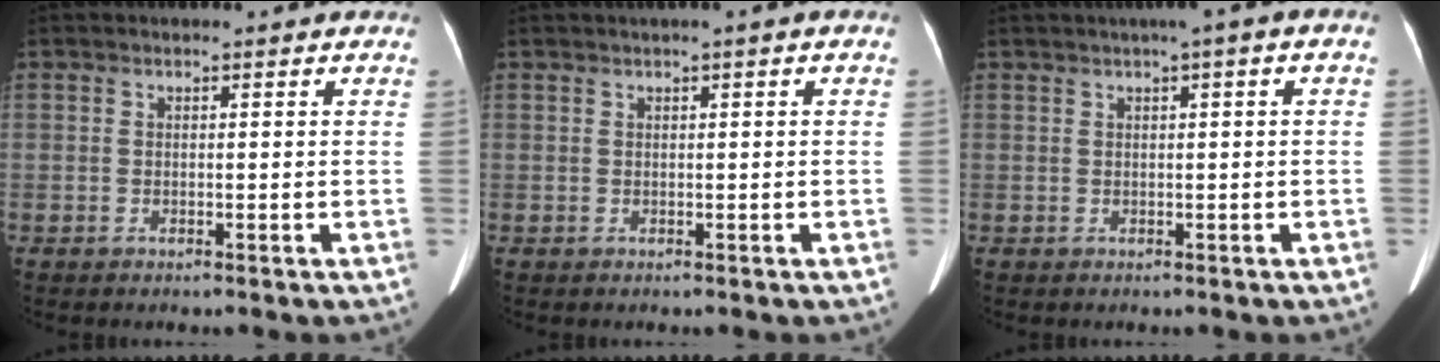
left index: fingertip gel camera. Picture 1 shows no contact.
{"total": 0.9, "force": [0.1, -0.1, 0.9], "torque": [-0.014, 0.005, 0.005]}
{"total": 3.0, "force": [0.8, 0.2, 2.9], "torque": [-0.040, 0.015, 0.010]}